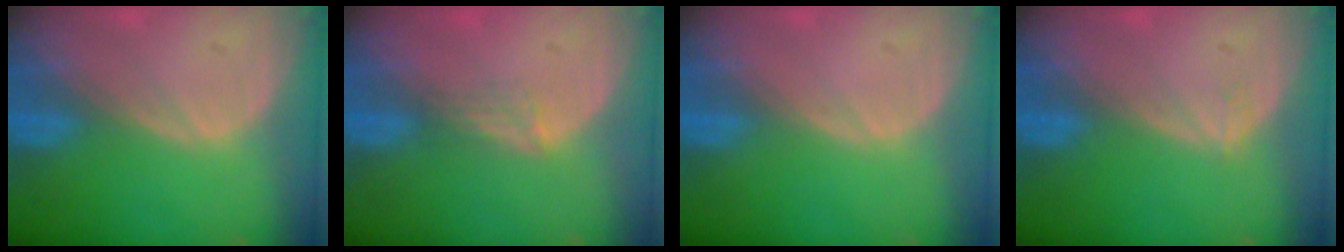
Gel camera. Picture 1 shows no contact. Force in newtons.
{"total": 1.8, "press": 1.3, "slide": 1.2}
{"total": 0.0}
{"total": 0.5, "press": 0.5, "slide": 0.2}